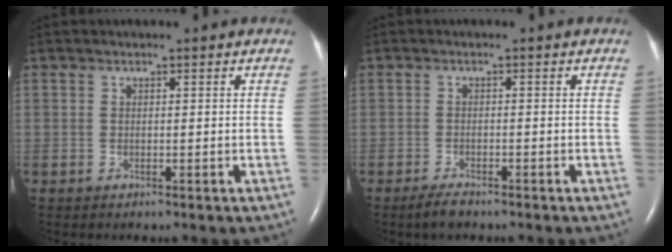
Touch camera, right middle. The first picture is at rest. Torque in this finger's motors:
{"motor_torque": [0.26, -0.24, 0.05, 0.01]}